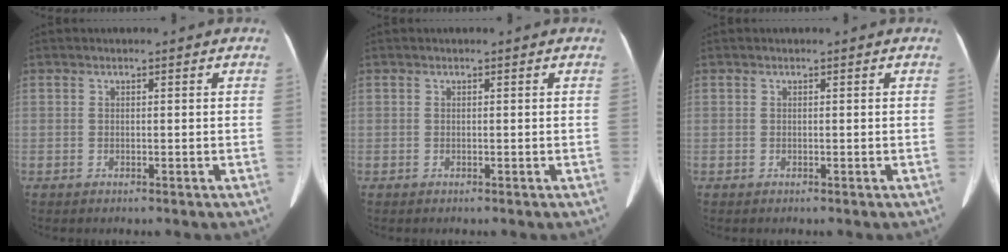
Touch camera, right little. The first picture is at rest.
{"total": 0.0}
{"total": 0.0}